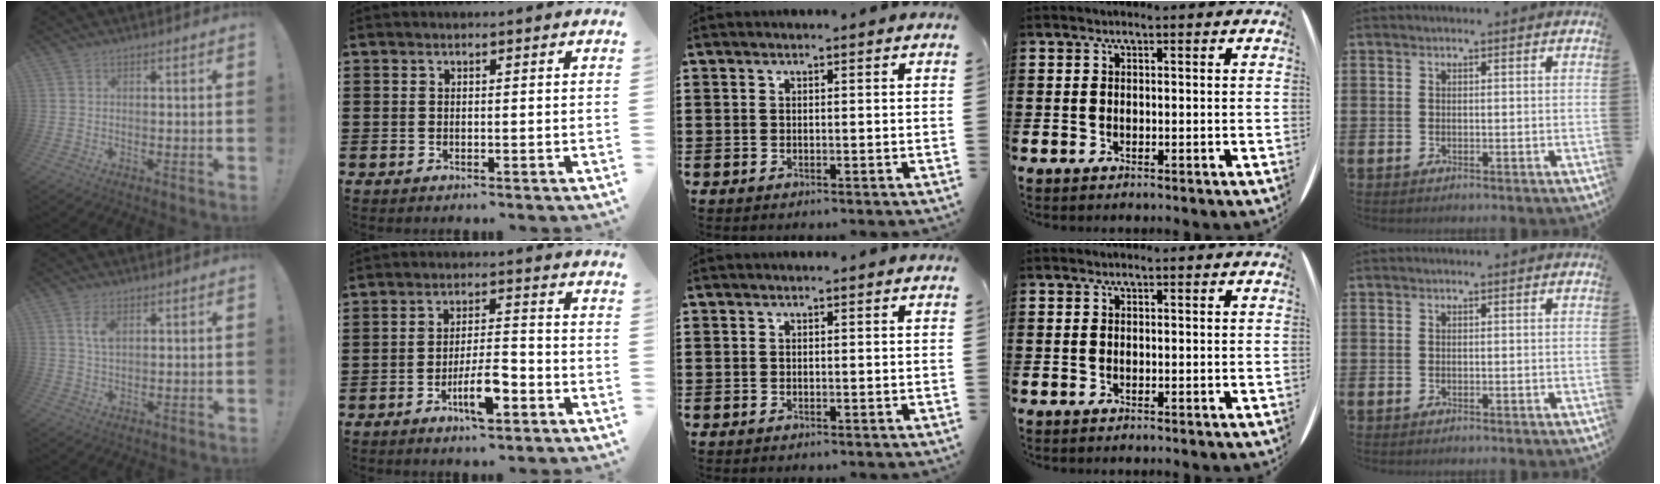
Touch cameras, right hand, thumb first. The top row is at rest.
{"thumb": {"total": 4.4, "force": [1.8, 2.1, 3.4], "torque": [-0.064, -0.002, 0.030]}, "index": {"total": 7.2, "force": [-3.3, 2.0, 6.0], "torque": [-0.116, 0.000, -0.061]}}